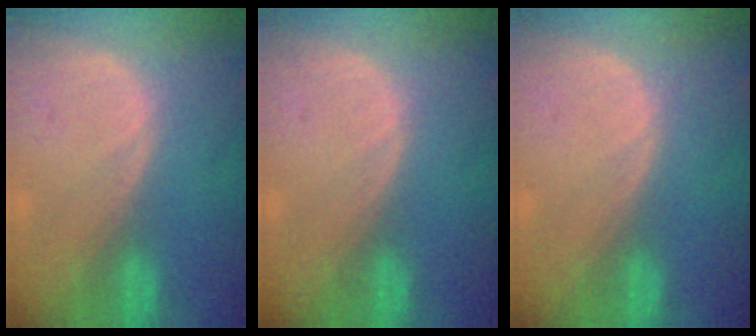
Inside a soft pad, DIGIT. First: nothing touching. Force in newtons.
{"total": 0.0}
{"total": 0.0}